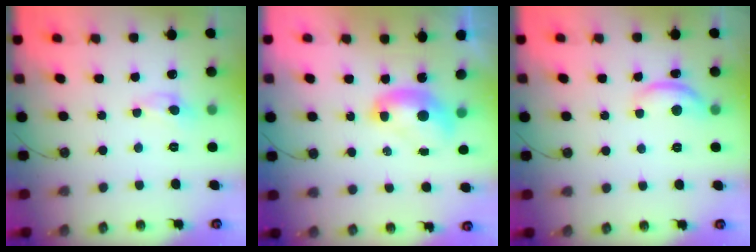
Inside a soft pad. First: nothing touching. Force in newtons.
{"total": 2.0, "press": 2.0, "slide": 0.2}
{"total": 5.1, "press": 5.1, "slide": 0.5}